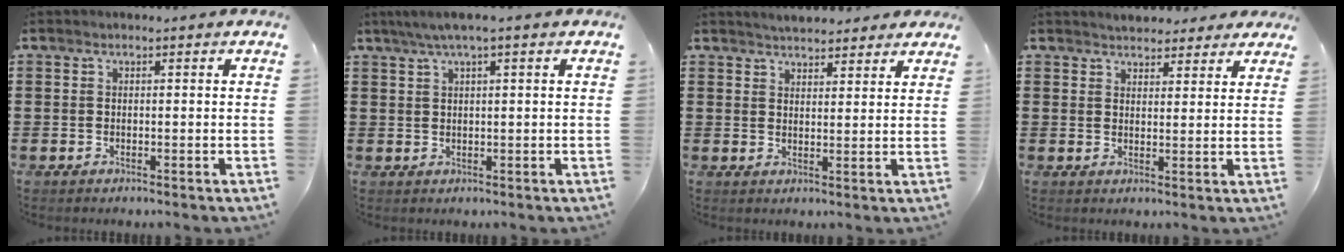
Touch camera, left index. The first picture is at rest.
{"total": 2.5, "force": [1.1, 0.0, 2.2], "torque": [-0.041, 0.000, 0.018]}
{"total": 3.0, "force": [2.9, 0.6, 0.3], "torque": [-0.013, -0.003, 0.055]}
{"total": 2.8, "force": [2.7, 0.9, -0.2], "torque": [0.002, -0.005, 0.048]}